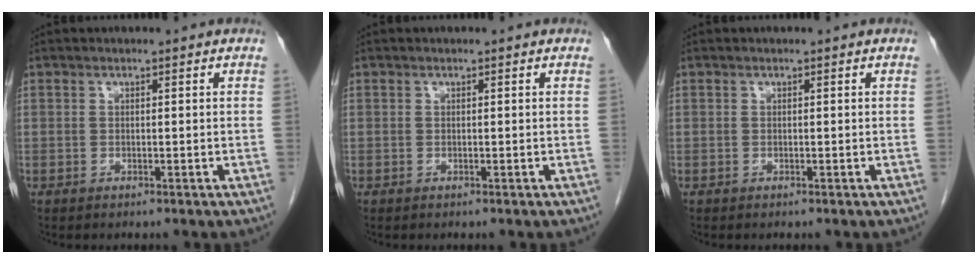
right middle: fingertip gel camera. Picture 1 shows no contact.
{"total": 0.0}
{"total": 0.0}